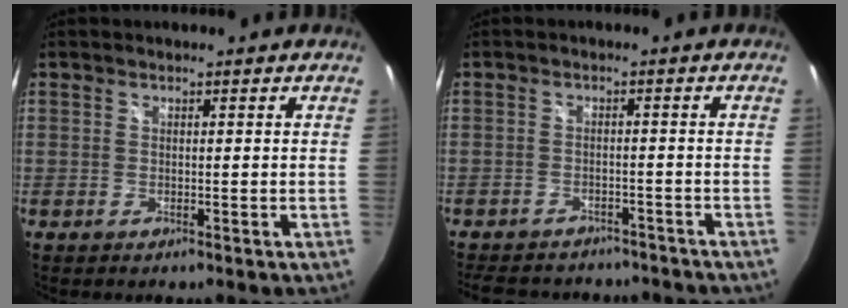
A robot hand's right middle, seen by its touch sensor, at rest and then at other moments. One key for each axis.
{"total": 13.6, "fx": -11.5, "fy": 5.5, "fz": 4.8, "tx": -0.109, "ty": 0.001, "tz": -0.150}